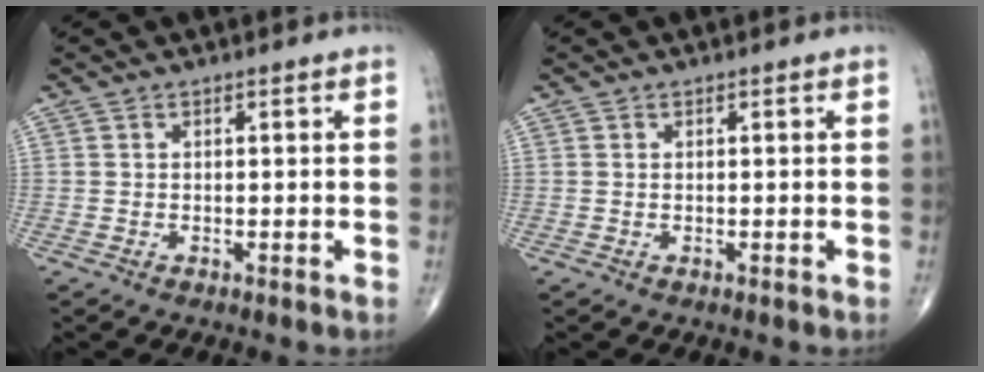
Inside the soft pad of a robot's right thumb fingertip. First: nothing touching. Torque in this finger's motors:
{"motor_torque": [-0.28, 0.08, 0.01, 0.16, 0.04]}